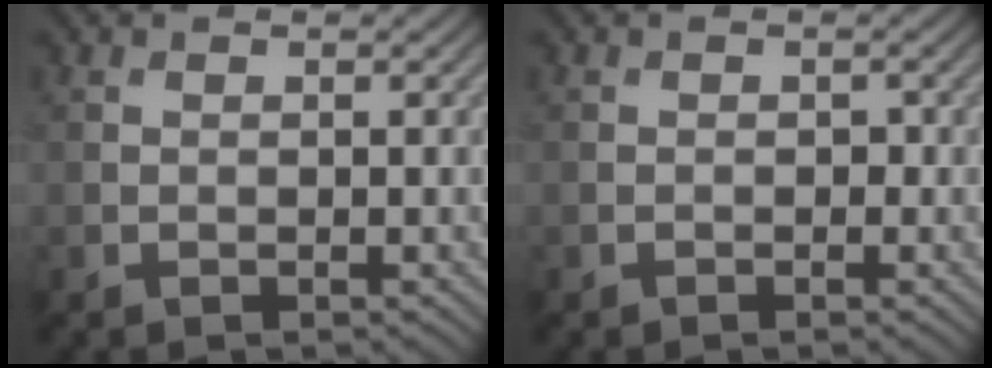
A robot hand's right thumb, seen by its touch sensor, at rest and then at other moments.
{"total": 0.7, "force": [-0.4, 0.5, 0.3], "torque": [-0.003, -0.002, -0.008]}